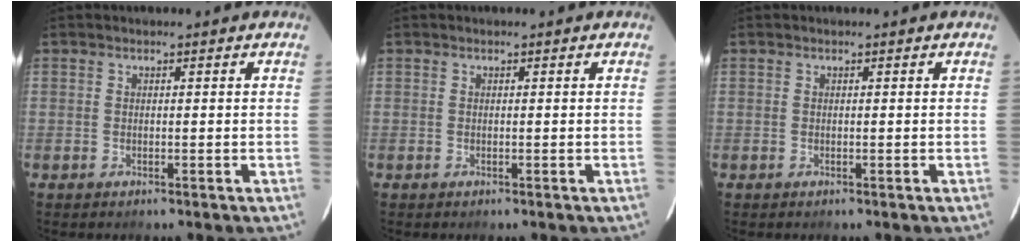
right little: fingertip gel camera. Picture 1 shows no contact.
{"total": 0.0}
{"total": 0.0}